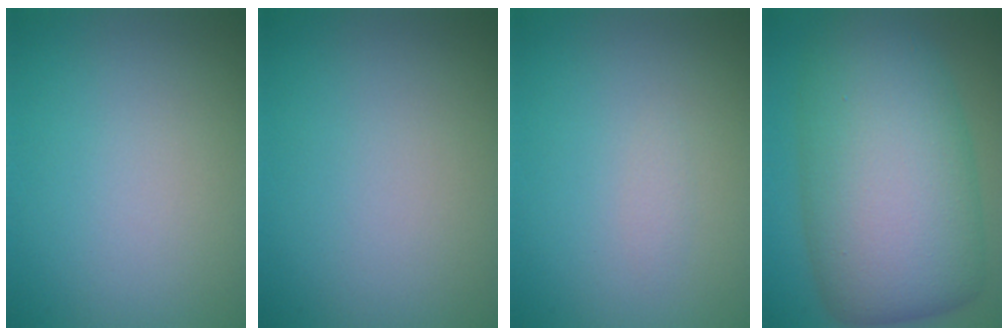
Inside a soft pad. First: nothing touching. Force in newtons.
{"total": 0.0}
{"total": 0.6, "press": 0.6, "slide": 0.1}
{"total": 13.0, "press": 13.0, "slide": 0.2}